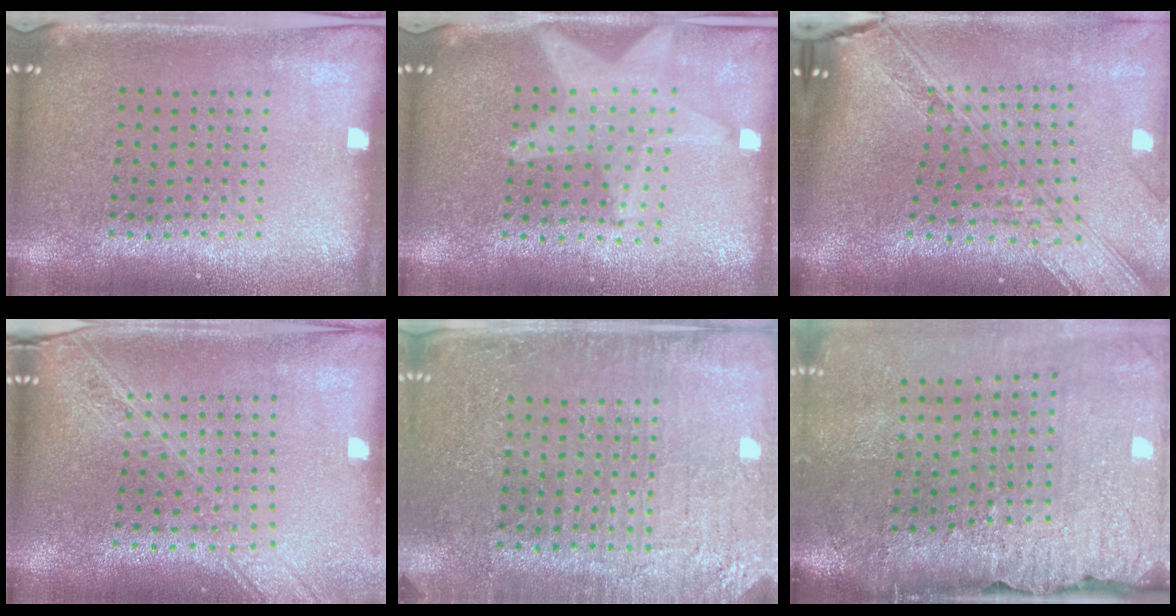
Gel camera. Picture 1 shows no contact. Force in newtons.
{"total": 2.0, "press": 1.7, "slide": 1.0}
{"total": 4.0, "press": 2.9, "slide": 2.8}
{"total": 2.2, "press": 1.9, "slide": 1.2}
{"total": 3.1, "press": 3.0, "slide": 0.5}
{"total": 4.1, "press": 3.4, "slide": 2.3}